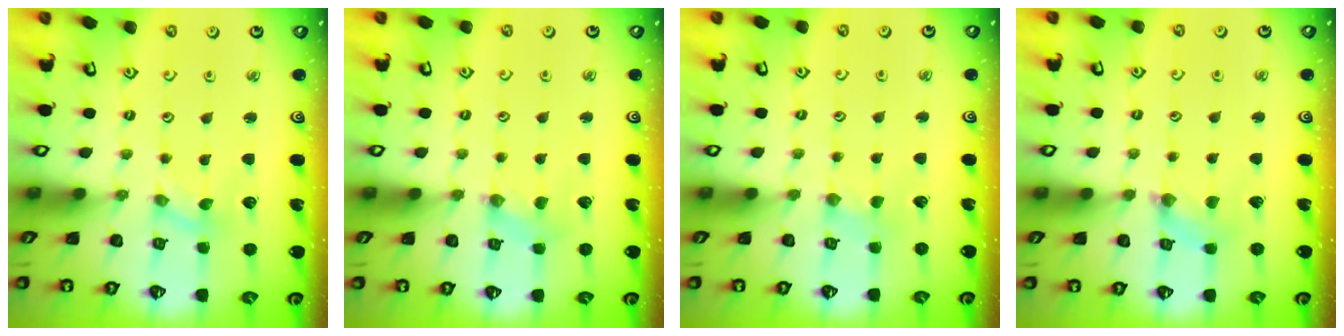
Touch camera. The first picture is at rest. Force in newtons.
{"total": 1.7, "press": 1.7, "slide": 0.4}
{"total": 1.2, "press": 1.2, "slide": 0.3}
{"total": 1.3, "press": 1.3, "slide": 0.3}